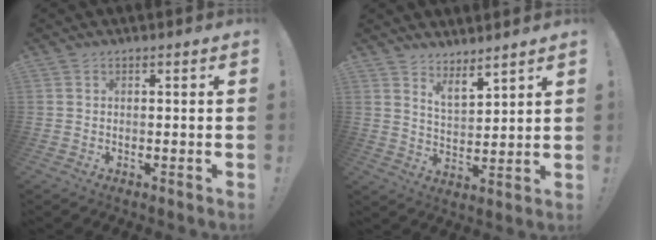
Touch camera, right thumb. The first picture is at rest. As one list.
[{"total": 6.2, "force": [5.7, 1.5, 1.9], "torque": [-0.035, -0.042, 0.105]}]